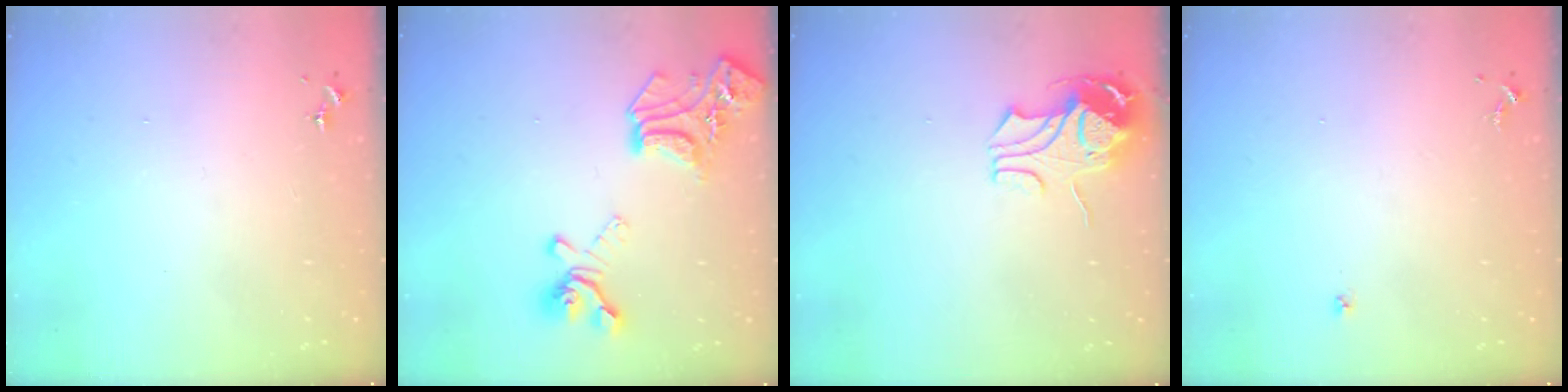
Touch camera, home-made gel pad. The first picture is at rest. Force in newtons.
{"total": 19.9, "press": 19.9, "slide": 1.2}
{"total": 10.1, "press": 10.1, "slide": 0.8}
{"total": 4.3, "press": 4.3, "slide": 0.4}